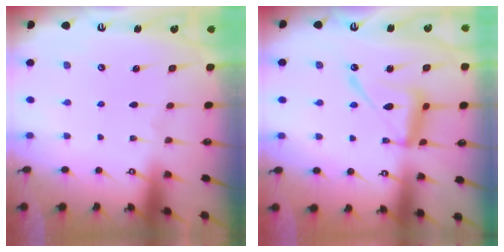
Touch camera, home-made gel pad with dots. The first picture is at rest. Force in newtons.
{"total": 13.9, "press": 13.8, "slide": 1.2}